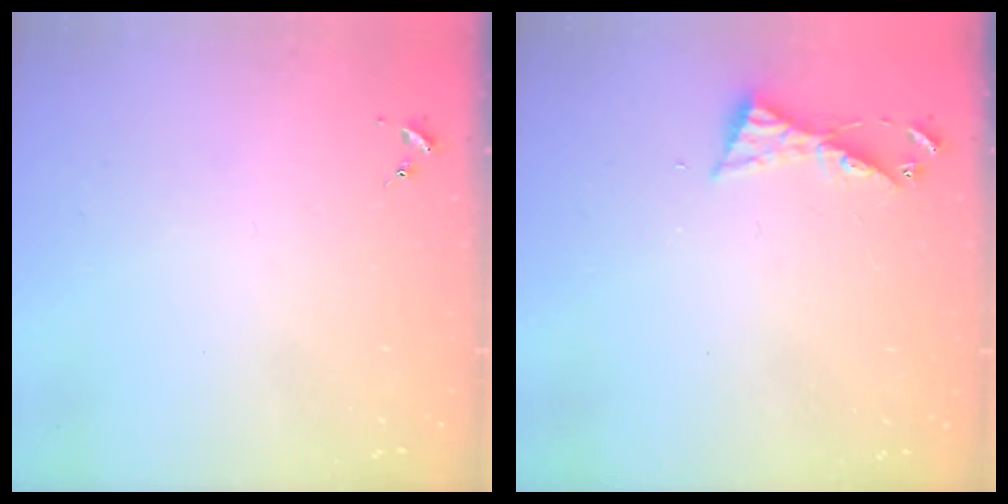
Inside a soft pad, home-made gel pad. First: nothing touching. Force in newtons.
{"total": 5.2, "press": 5.2, "slide": 0.4}